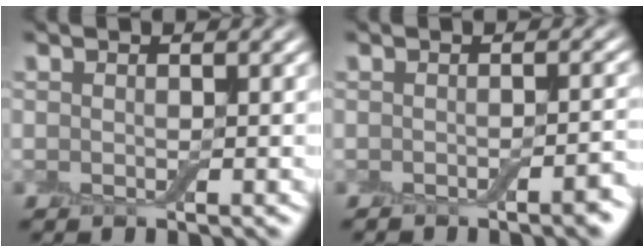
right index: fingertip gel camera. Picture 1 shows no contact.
{"total": 2.1, "force": [-1.3, 0.5, 1.5], "torque": [-0.017, 0.001, -0.021]}